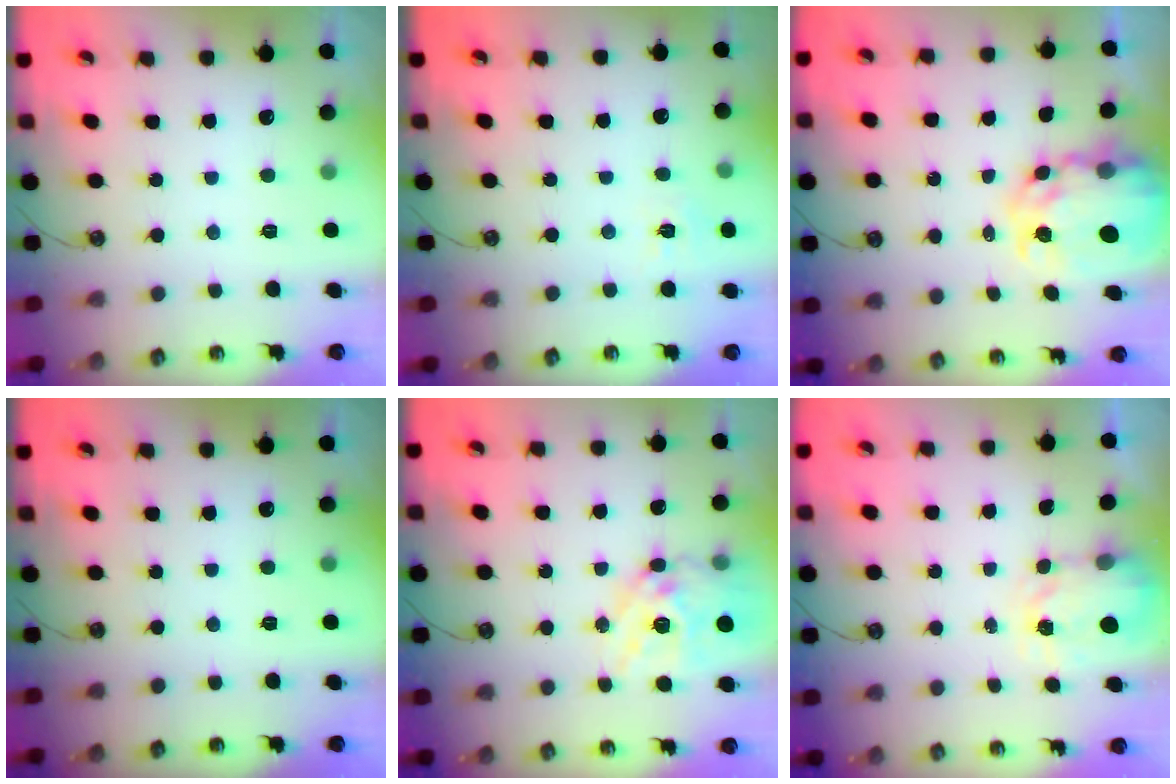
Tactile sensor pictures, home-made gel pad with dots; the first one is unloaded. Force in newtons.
{"total": 6.5, "press": 6.4, "slide": 0.7}
{"total": 10.8, "press": 10.8, "slide": 1.1}
{"total": 0.0}
{"total": 17.1, "press": 17.0, "slide": 1.7}
{"total": 3.9, "press": 3.8, "slide": 0.6}